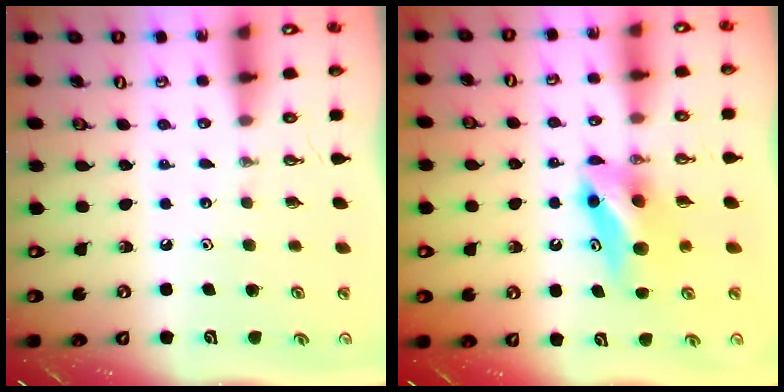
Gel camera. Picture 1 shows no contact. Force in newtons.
{"total": 9.3, "press": 6.3, "slide": 6.9}